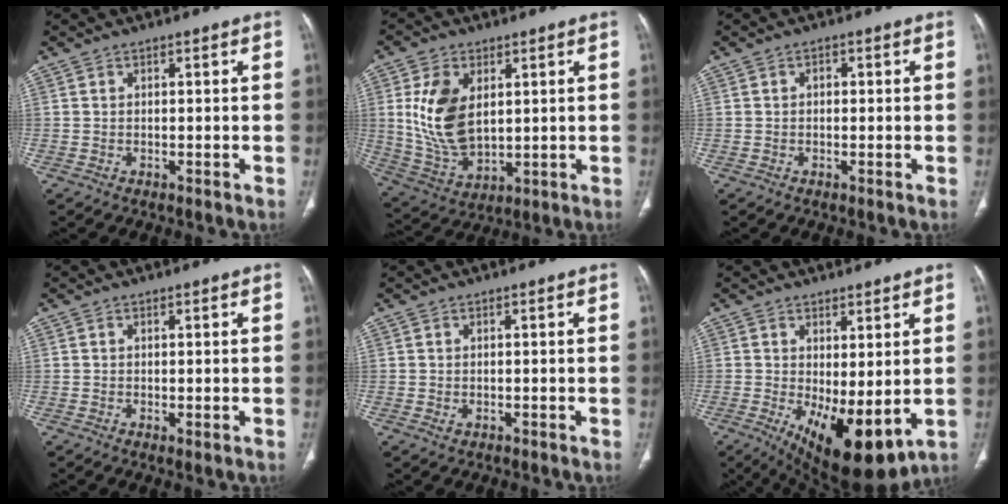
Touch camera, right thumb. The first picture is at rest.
{"total": 14.0, "force": [2.9, 8.6, 10.6], "torque": [-0.195, -0.017, 0.070]}
{"total": 1.3, "force": [0.1, 1.0, 0.9], "torque": [-0.010, 0.006, -0.001]}
{"total": 0.9, "force": [-0.1, 0.2, 0.8], "torque": [-0.020, -0.006, 0.000]}
{"total": 0.6, "force": [-0.2, 0.4, 0.4], "torque": [-0.011, 0.001, 0.002]}
{"total": 12.7, "force": [-1.9, 5.1, 11.5], "torque": [-0.174, -0.026, -0.007]}